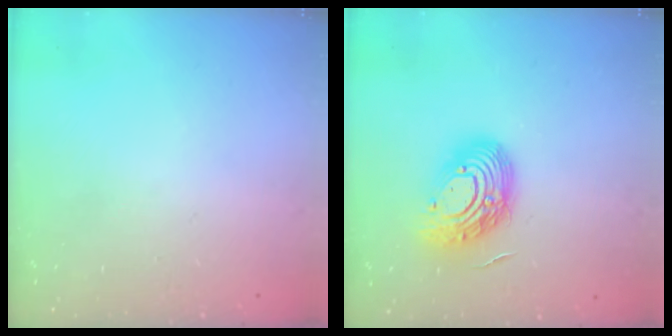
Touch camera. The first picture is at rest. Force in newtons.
{"total": 14.8, "press": 14.7, "slide": 1.5}